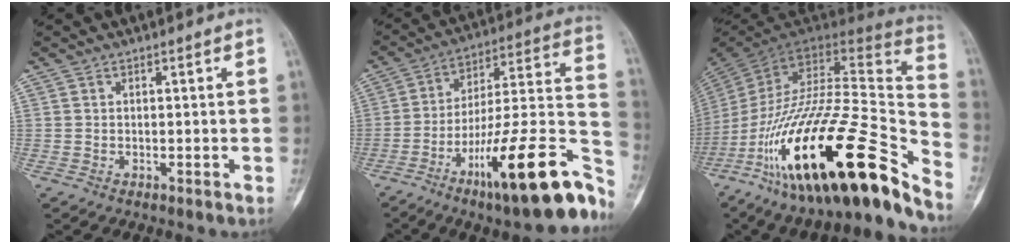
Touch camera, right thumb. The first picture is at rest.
{"total": 28.3, "force": [-13.9, 7.2, 23.6], "torque": [-0.282, 0.078, -0.208]}
{"total": 34.9, "force": [-21.2, 9.2, 26.2], "torque": [-0.397, 0.066, -0.352]}